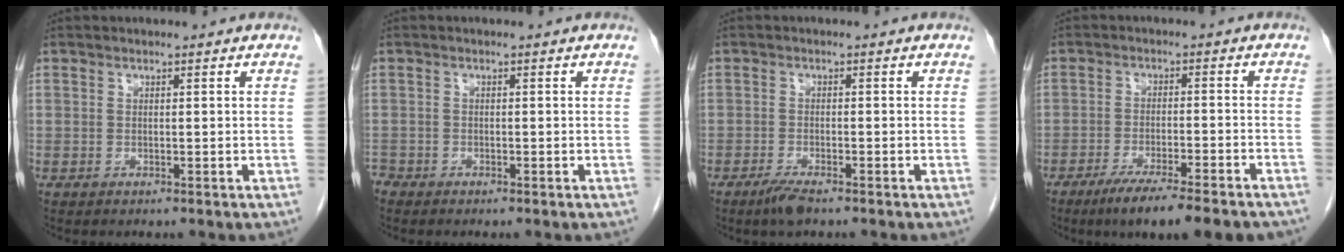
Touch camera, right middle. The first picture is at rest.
{"total": 1.2, "force": [-1.1, 0.5, 0.1], "torque": [-0.001, 0.000, -0.021]}
{"total": 2.8, "force": [-2.1, 0.4, 1.8], "torque": [-0.042, -0.005, -0.039]}
{"total": 12.4, "force": [-9.6, 1.2, 7.7], "torque": [-0.102, -0.022, -0.146]}